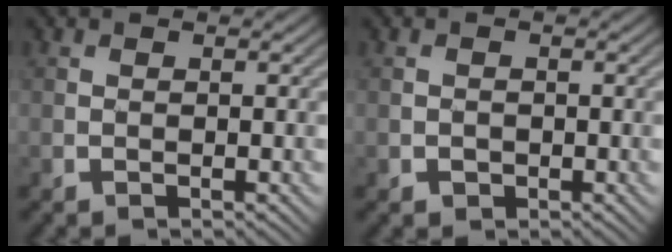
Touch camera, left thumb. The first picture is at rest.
{"total": 0.8, "force": [-0.3, 0.7, 0.0], "torque": [0.001, 0.000, -0.006]}